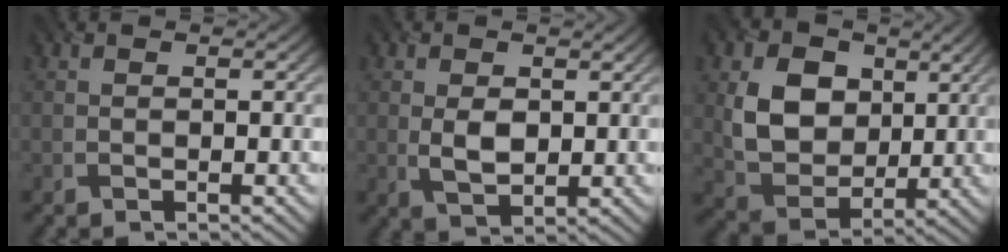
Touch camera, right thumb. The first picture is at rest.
{"total": 3.7, "force": [0.5, 2.3, 2.9], "torque": [-0.065, -0.004, 0.013]}
{"total": 9.4, "force": [2.4, 7.2, 5.6], "torque": [-0.130, -0.006, 0.040]}